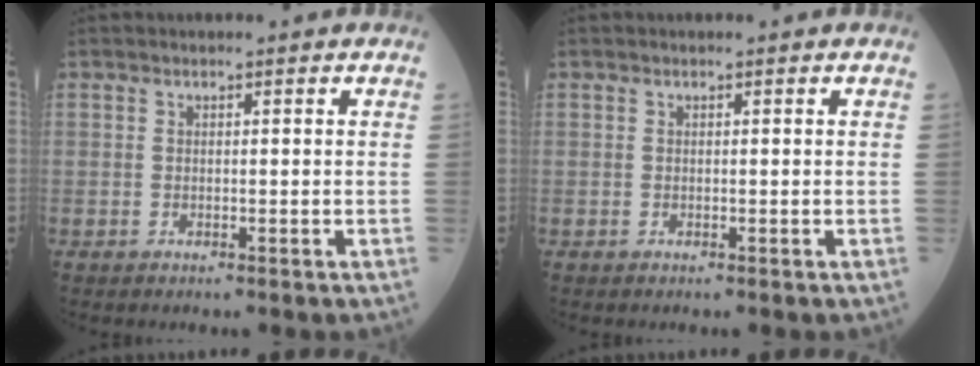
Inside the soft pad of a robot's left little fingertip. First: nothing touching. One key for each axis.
{"total": 0.0}